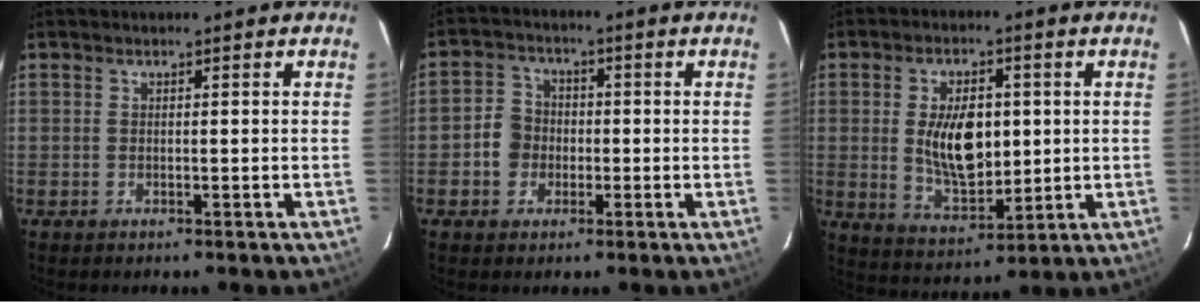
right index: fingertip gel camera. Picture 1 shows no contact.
{"total": 5.6, "force": [-1.4, 5.2, 1.8], "torque": [-0.039, 0.017, -0.023]}
{"total": 11.8, "force": [1.0, 6.4, 9.8], "torque": [-0.177, -0.001, 0.028]}